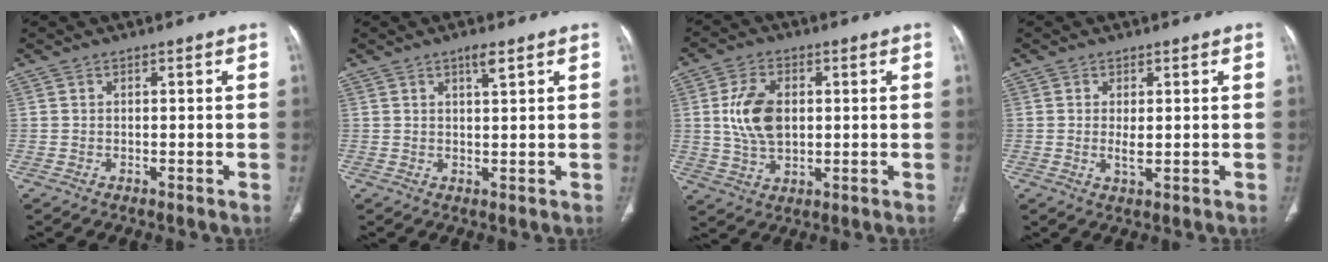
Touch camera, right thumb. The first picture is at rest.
{"total": 2.5, "force": [1.5, 0.4, 1.9], "torque": [-0.033, -0.011, 0.026]}
{"total": 9.7, "force": [1.2, 6.1, 7.5], "torque": [-0.137, -0.003, 0.029]}
{"total": 2.4, "force": [0.1, 0.9, 2.2], "torque": [-0.044, -0.007, 0.003]}